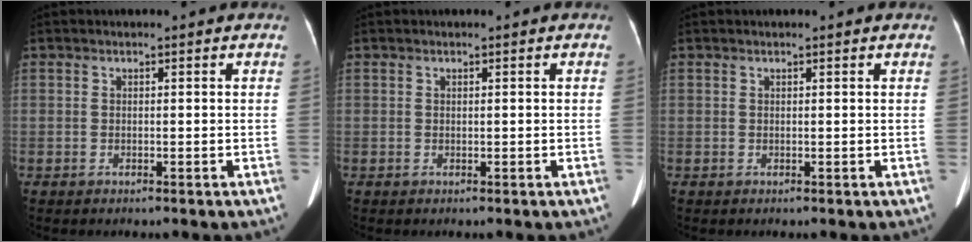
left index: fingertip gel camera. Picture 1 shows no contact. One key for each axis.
{"total": 0.0}
{"total": 0.8, "fx": 0.7, "fy": 0.0, "fz": 0.3, "tx": -0.007, "ty": 0.005, "tz": 0.010}